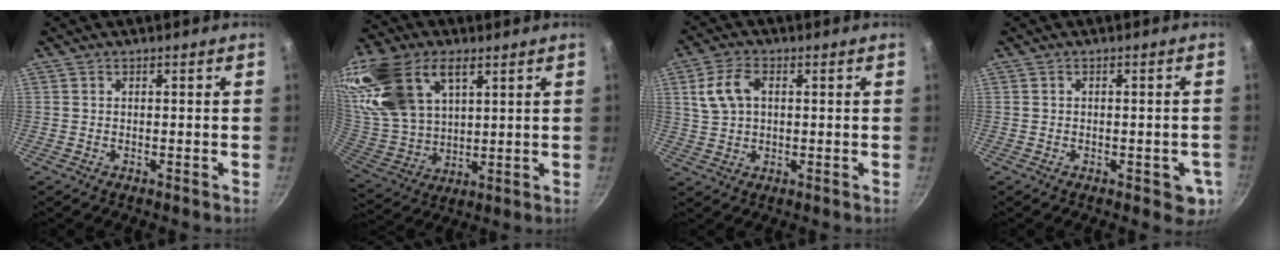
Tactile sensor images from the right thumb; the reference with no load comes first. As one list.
[{"total": 24.4, "force": [11.3, 14.8, 15.8], "torque": [-0.335, -0.001, 0.224]}, {"total": 7.3, "force": [1.8, 4.7, 5.3], "torque": [-0.098, 0.009, 0.034]}, {"total": 4.9, "force": [-1.5, 2.6, 3.9], "torque": [-0.025, 0.005, -0.017]}]